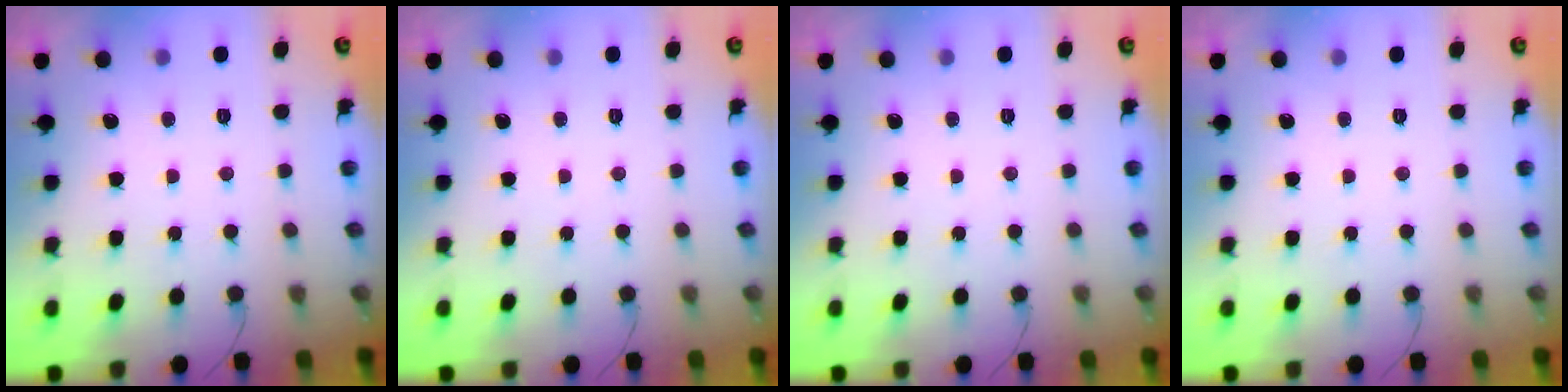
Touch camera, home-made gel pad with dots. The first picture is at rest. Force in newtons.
{"total": 0.0}
{"total": 0.0}
{"total": 0.0}